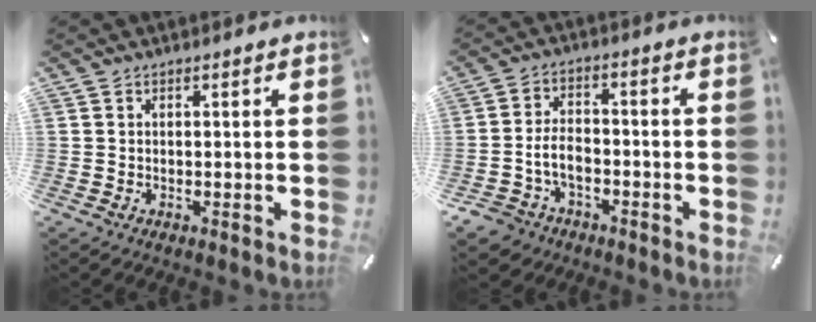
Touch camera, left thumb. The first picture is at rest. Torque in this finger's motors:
{"motor_torque": [0.04, 0.98, 0.05, 0.06, 0.25]}